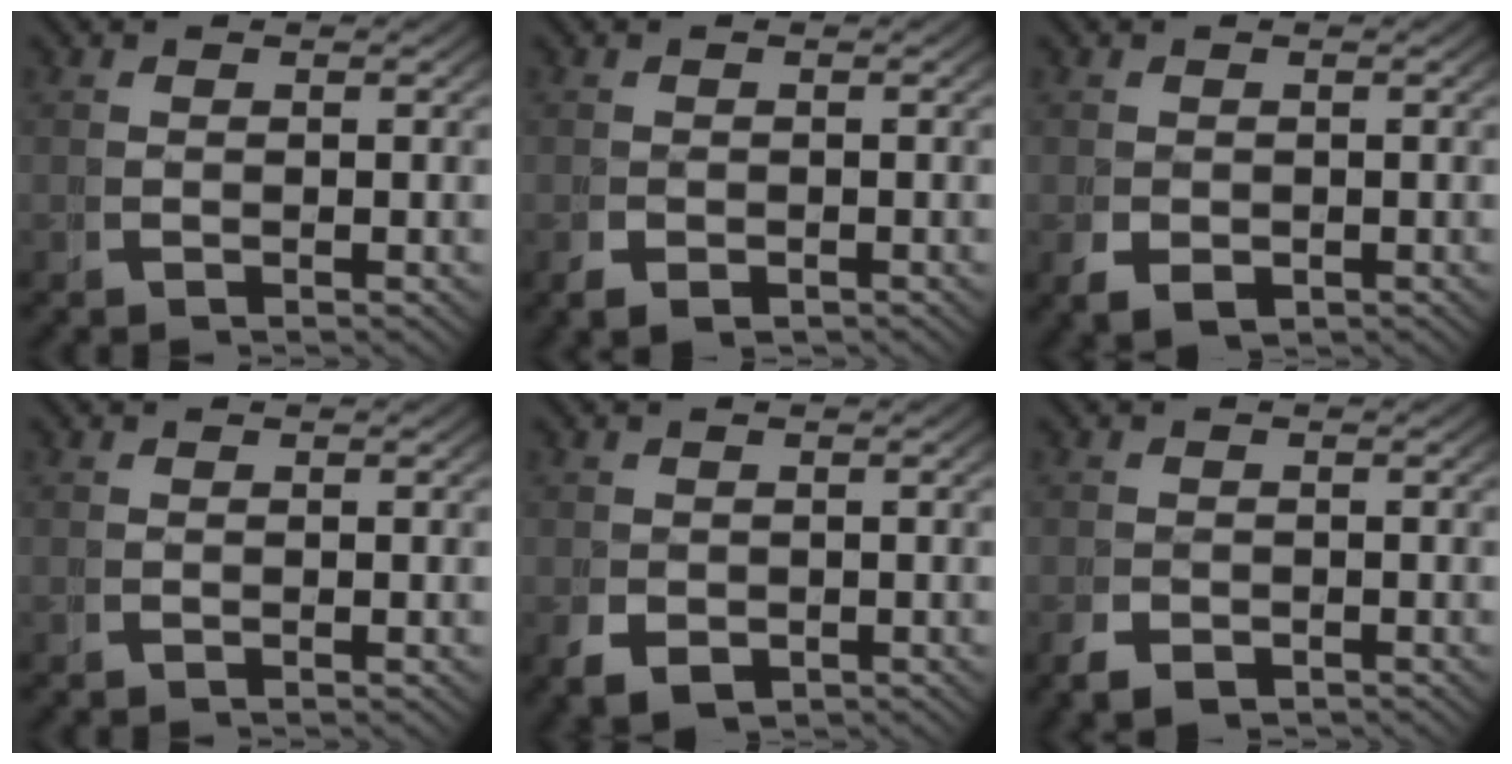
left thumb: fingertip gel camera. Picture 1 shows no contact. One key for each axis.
{"total": 1.6, "fx": -0.7, "fy": 1.2, "fz": 0.9, "tx": -0.020, "ty": -0.013, "tz": -0.006}
{"total": 2.6, "fx": -0.5, "fy": 2.1, "fz": 1.6, "tx": -0.038, "ty": -0.021, "tz": 0.003}
{"total": 0.0}
{"total": 3.1, "fx": -0.8, "fy": 2.4, "fz": 1.7, "tx": -0.042, "ty": -0.023, "tz": 0.001}
{"total": 2.1, "fx": -1.1, "fy": 1.4, "fz": 1.0, "tx": -0.019, "ty": -0.011, "tz": -0.016}